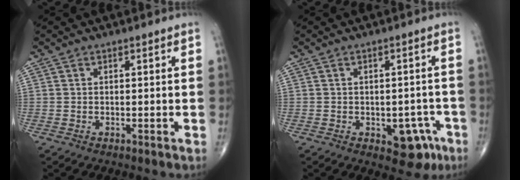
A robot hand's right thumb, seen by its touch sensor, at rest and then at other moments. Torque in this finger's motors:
{"motor_torque": [1.45, 1.27, 0.21, -0.42, 0.07]}